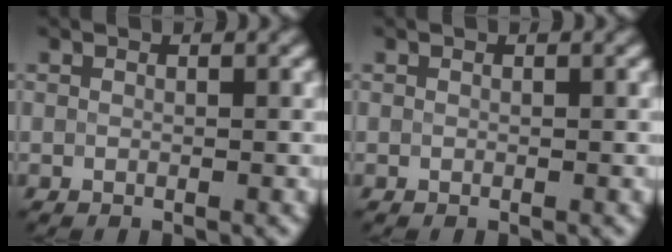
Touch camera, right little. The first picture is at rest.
{"total": 0.0}